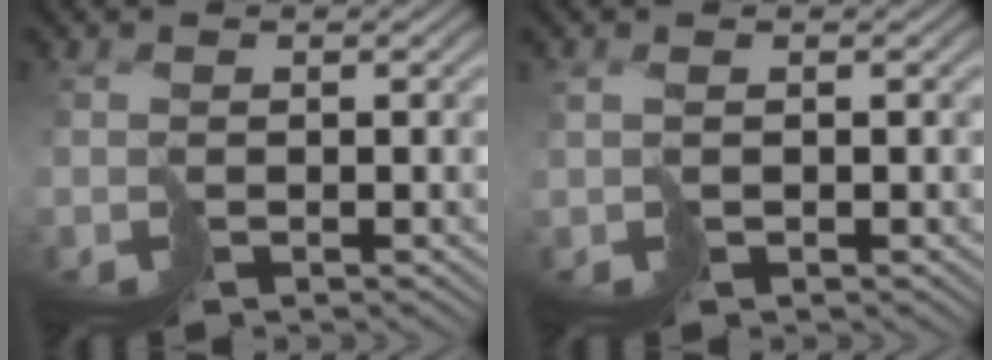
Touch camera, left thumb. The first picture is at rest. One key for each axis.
{"total": 0.9, "fx": 0.5, "fy": 0.3, "fz": 0.7, "tx": -0.018, "ty": 0.001, "tz": 0.014}